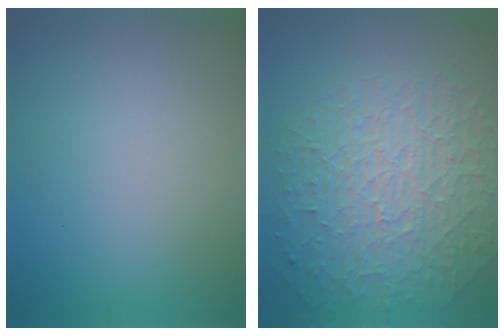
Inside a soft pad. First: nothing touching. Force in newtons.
{"total": 9.6, "press": 6.2, "slide": 7.4}